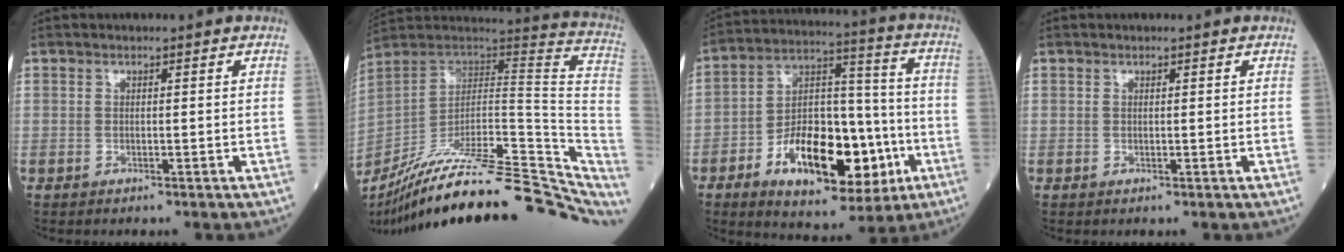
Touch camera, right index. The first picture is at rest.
{"total": 32.5, "force": [-25.4, 7.8, 18.8], "torque": [-0.233, -0.015, -0.365]}
{"total": 18.8, "force": [-6.8, 8.3, 15.5], "torque": [-0.261, 0.017, -0.098]}
{"total": 0.0}